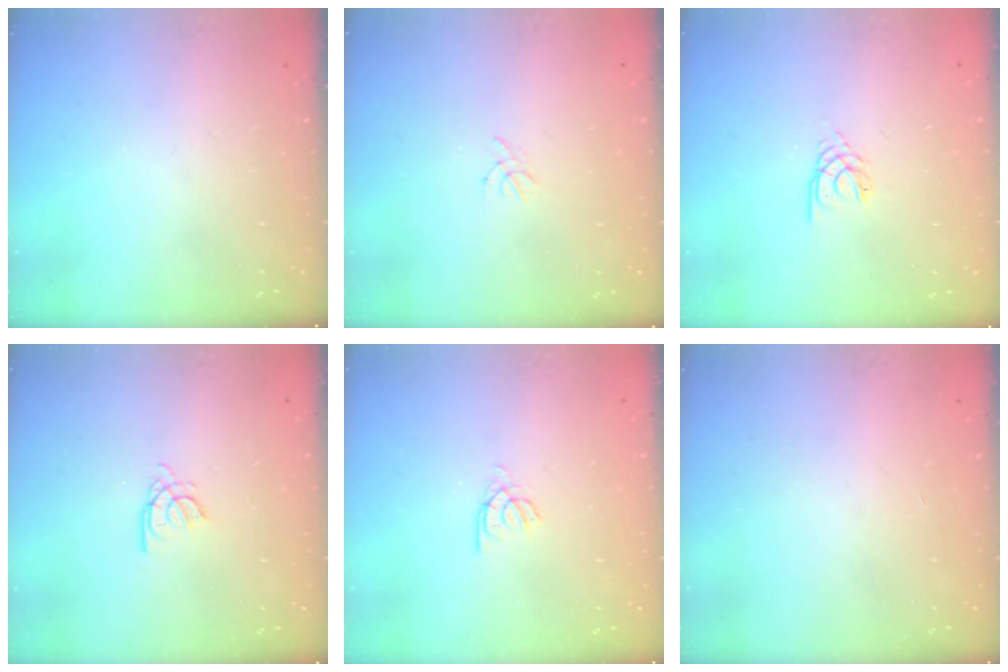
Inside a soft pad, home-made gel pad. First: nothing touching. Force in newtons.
{"total": 1.3, "press": 1.2, "slide": 0.4}
{"total": 2.2, "press": 2.1, "slide": 0.4}
{"total": 3.6, "press": 3.6, "slide": 0.4}
{"total": 2.5, "press": 2.4, "slide": 0.3}
{"total": 0.9, "press": 0.8, "slide": 0.2}